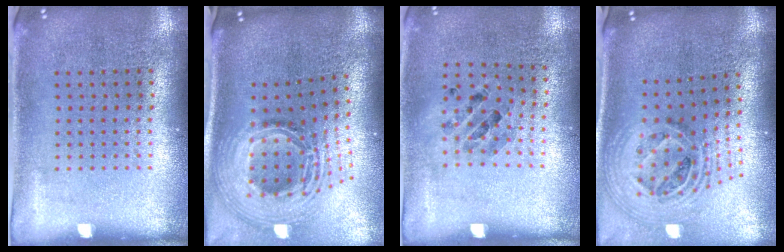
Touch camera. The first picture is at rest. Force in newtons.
{"total": 3.0, "press": 2.1, "slide": 2.2}
{"total": 0.9, "press": 0.8, "slide": 0.2}
{"total": 2.2, "press": 1.7, "slide": 1.5}